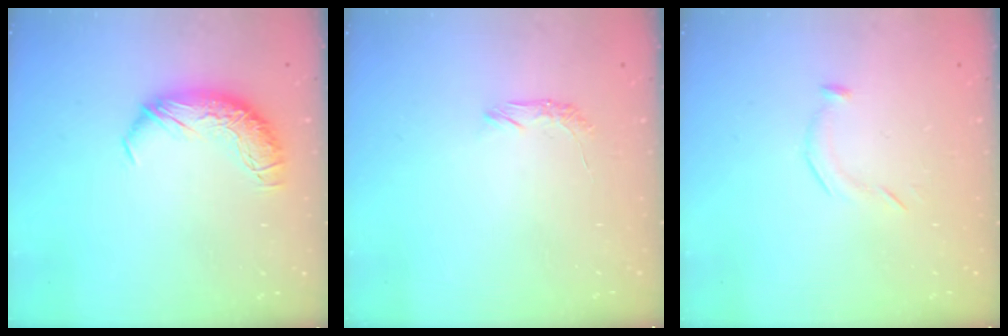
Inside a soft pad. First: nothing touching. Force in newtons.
{"total": 6.4, "press": 6.4, "slide": 1.0}
{"total": 8.1, "press": 8.1, "slide": 0.5}